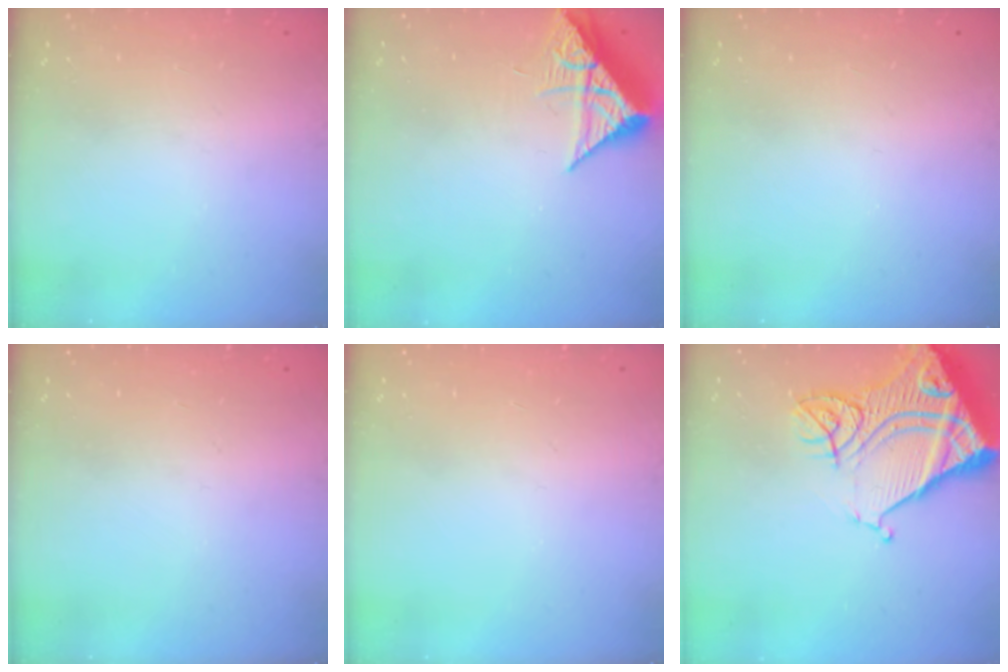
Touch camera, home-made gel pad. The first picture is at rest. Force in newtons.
{"total": 8.1, "press": 8.1, "slide": 0.3}
{"total": 0.0}
{"total": 0.0}
{"total": 0.0}
{"total": 20.1, "press": 19.9, "slide": 2.6}